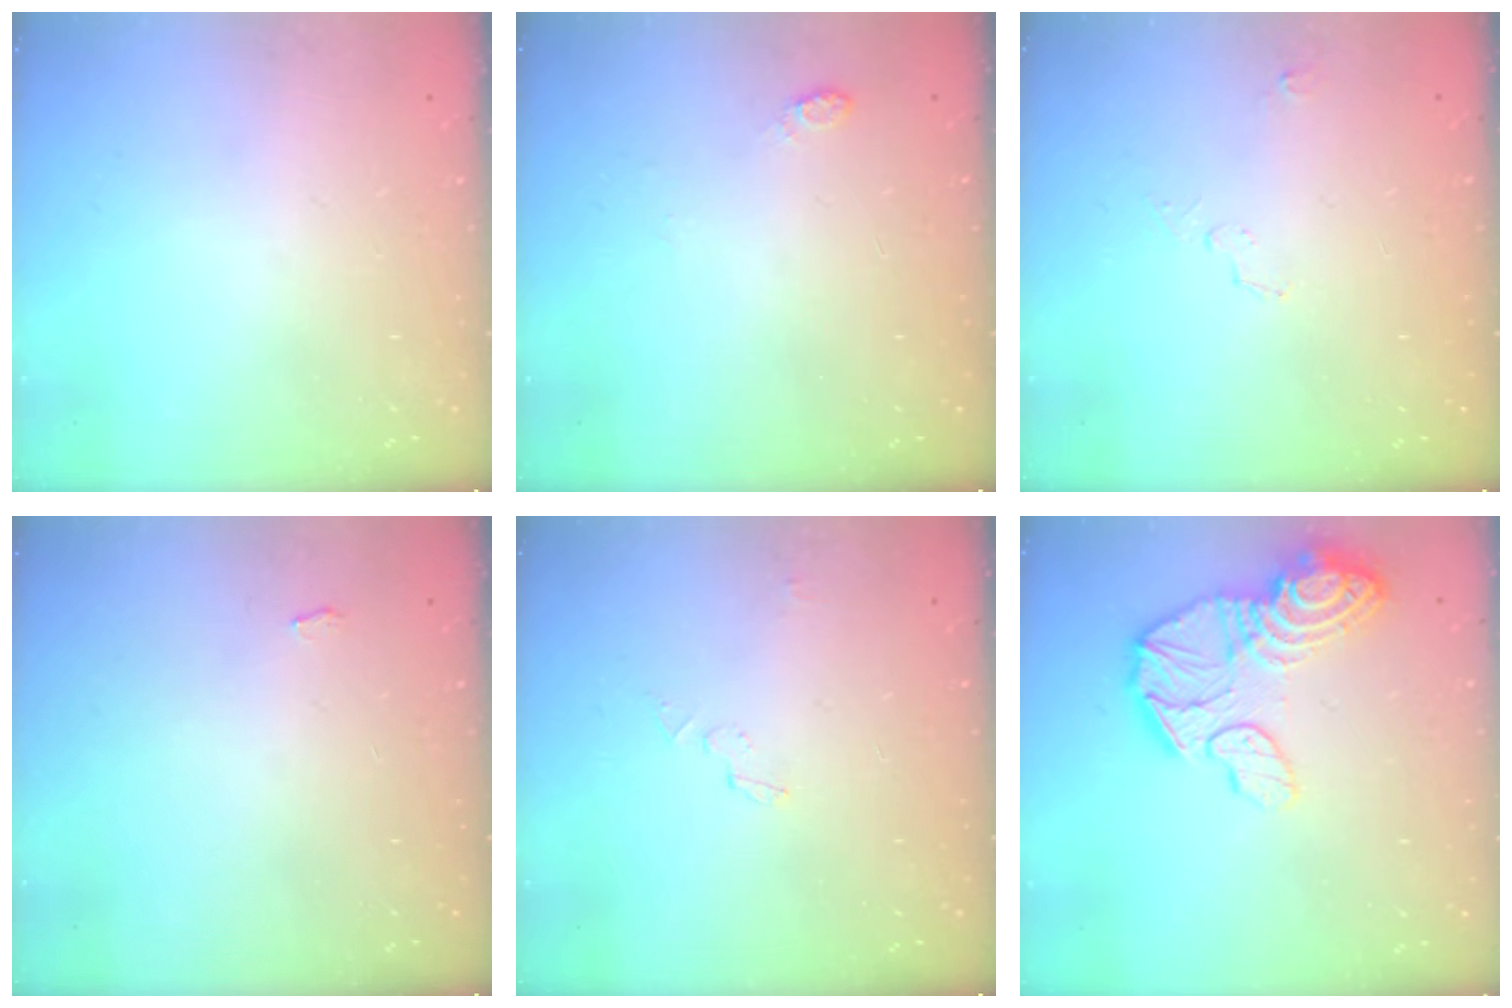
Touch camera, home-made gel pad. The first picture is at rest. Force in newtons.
{"total": 3.3, "press": 3.2, "slide": 0.5}
{"total": 4.3, "press": 3.9, "slide": 1.8}
{"total": 2.7, "press": 2.7, "slide": 0.3}
{"total": 2.8, "press": 2.8, "slide": 0.2}
{"total": 17.1, "press": 17.1, "slide": 1.6}